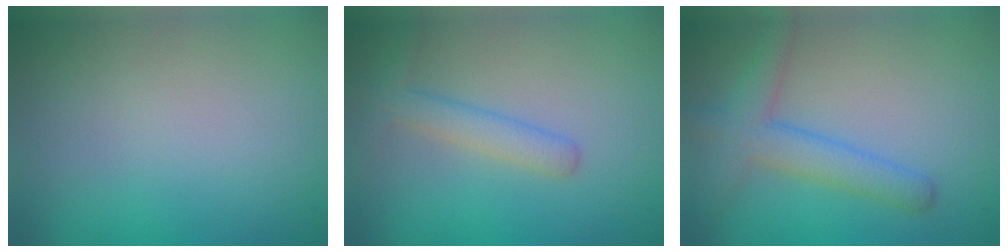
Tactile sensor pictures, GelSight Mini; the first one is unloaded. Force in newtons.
{"total": 2.6, "press": 2.6, "slide": 0.1}
{"total": 4.2, "press": 4.2, "slide": 0.1}